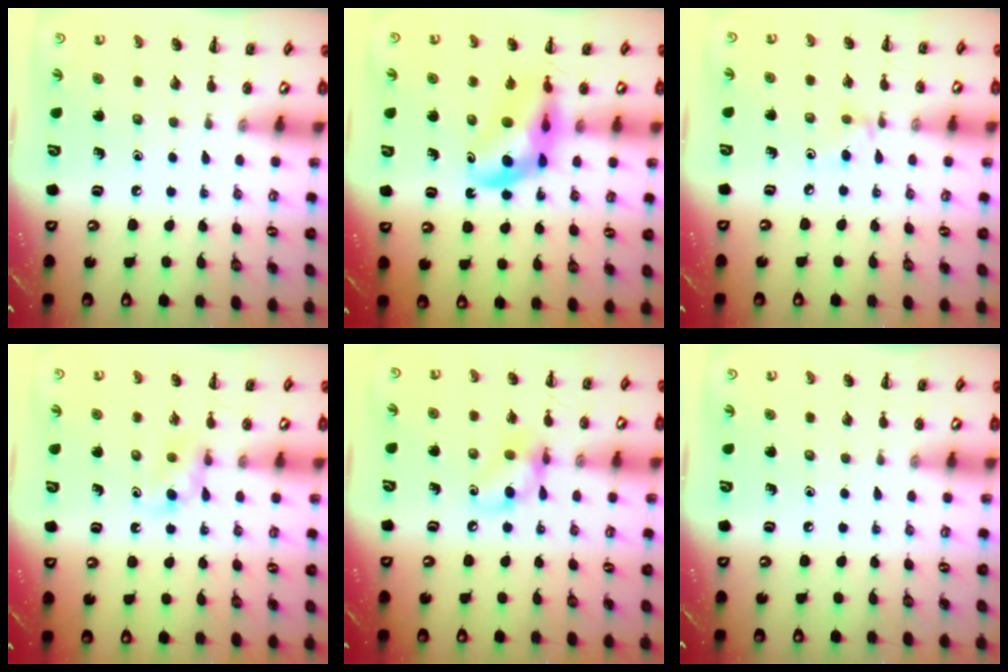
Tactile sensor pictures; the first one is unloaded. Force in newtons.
{"total": 11.3, "press": 10.9, "slide": 3.1}
{"total": 3.4, "press": 3.2, "slide": 1.2}
{"total": 5.3, "press": 4.9, "slide": 2.1}
{"total": 9.5, "press": 9.5, "slide": 0.8}
{"total": 0.0}